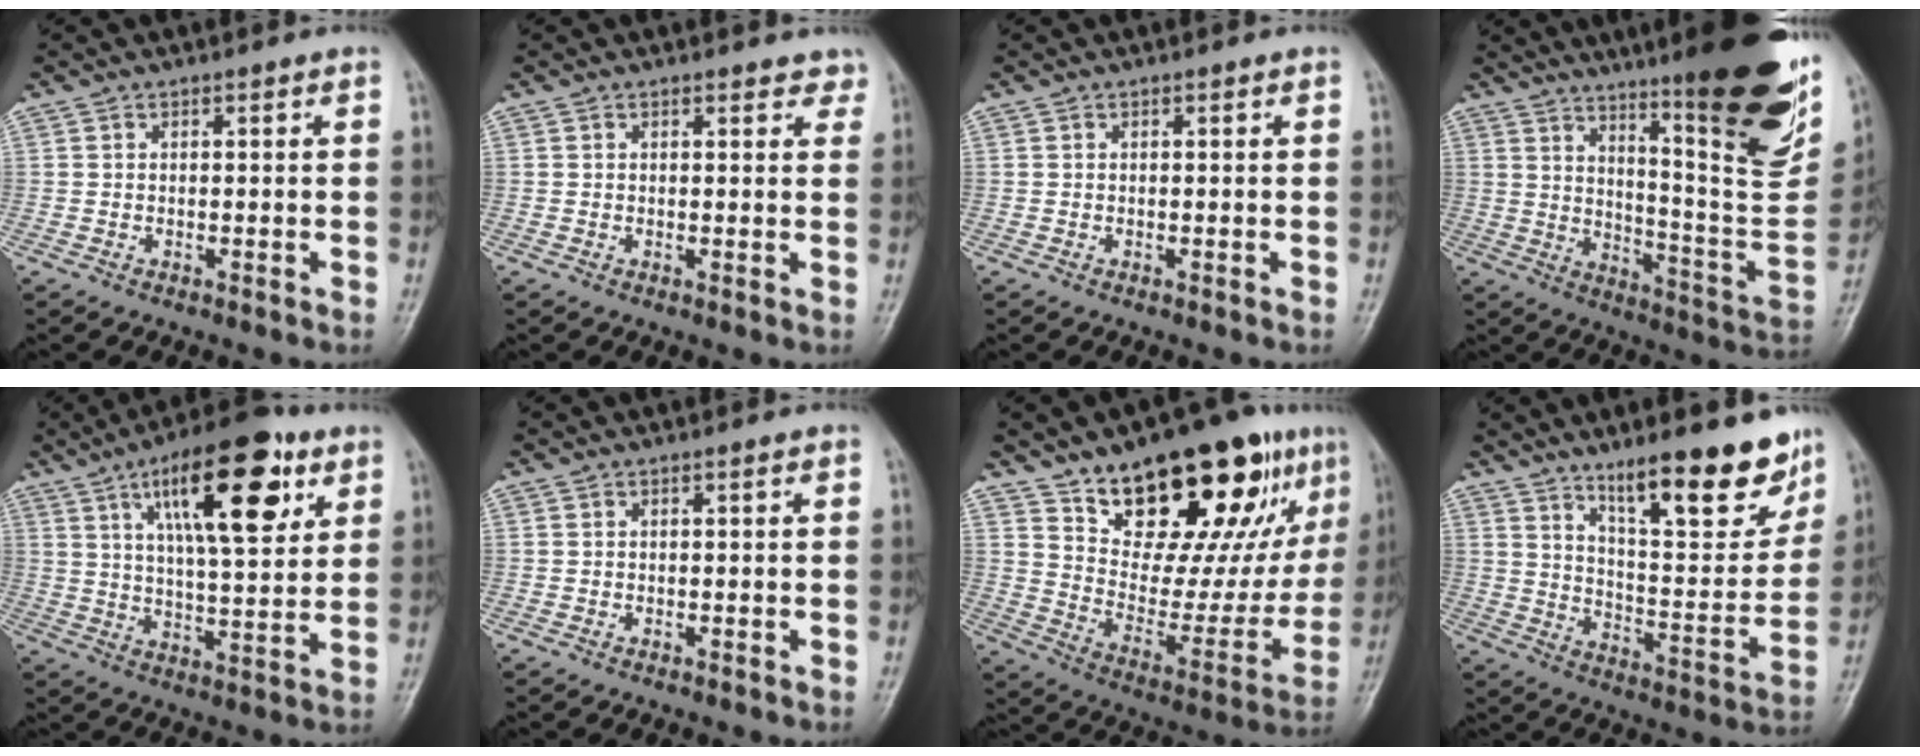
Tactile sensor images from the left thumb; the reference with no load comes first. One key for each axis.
{"total": 2.8, "fx": 2.4, "fy": 1.3, "fz": 0.7, "tx": 0.020, "ty": -0.010, "tz": 0.015}
{"total": 0.0}
{"total": 27.6, "fx": 16.2, "fy": 5.2, "fz": 21.8, "tx": -0.279, "ty": -0.082, "tz": 0.239}
{"total": 19.8, "fx": 9.0, "fy": 7.1, "fz": 16.1, "tx": -0.217, "ty": -0.027, "tz": 0.142}
{"total": 0.0}
{"total": 27.6, "fx": 16.6, "fy": 11.5, "fz": 18.8, "tx": -0.226, "ty": -0.057, "tz": 0.265}
{"total": 18.4, "fx": 12.5, "fy": 5.0, "fz": 12.4, "tx": -0.137, "ty": -0.081, "tz": 0.201}